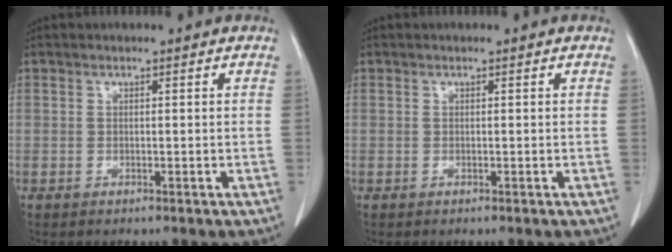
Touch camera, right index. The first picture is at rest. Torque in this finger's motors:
{"motor_torque": [0.00, 0.00, 0.03, 0.00]}